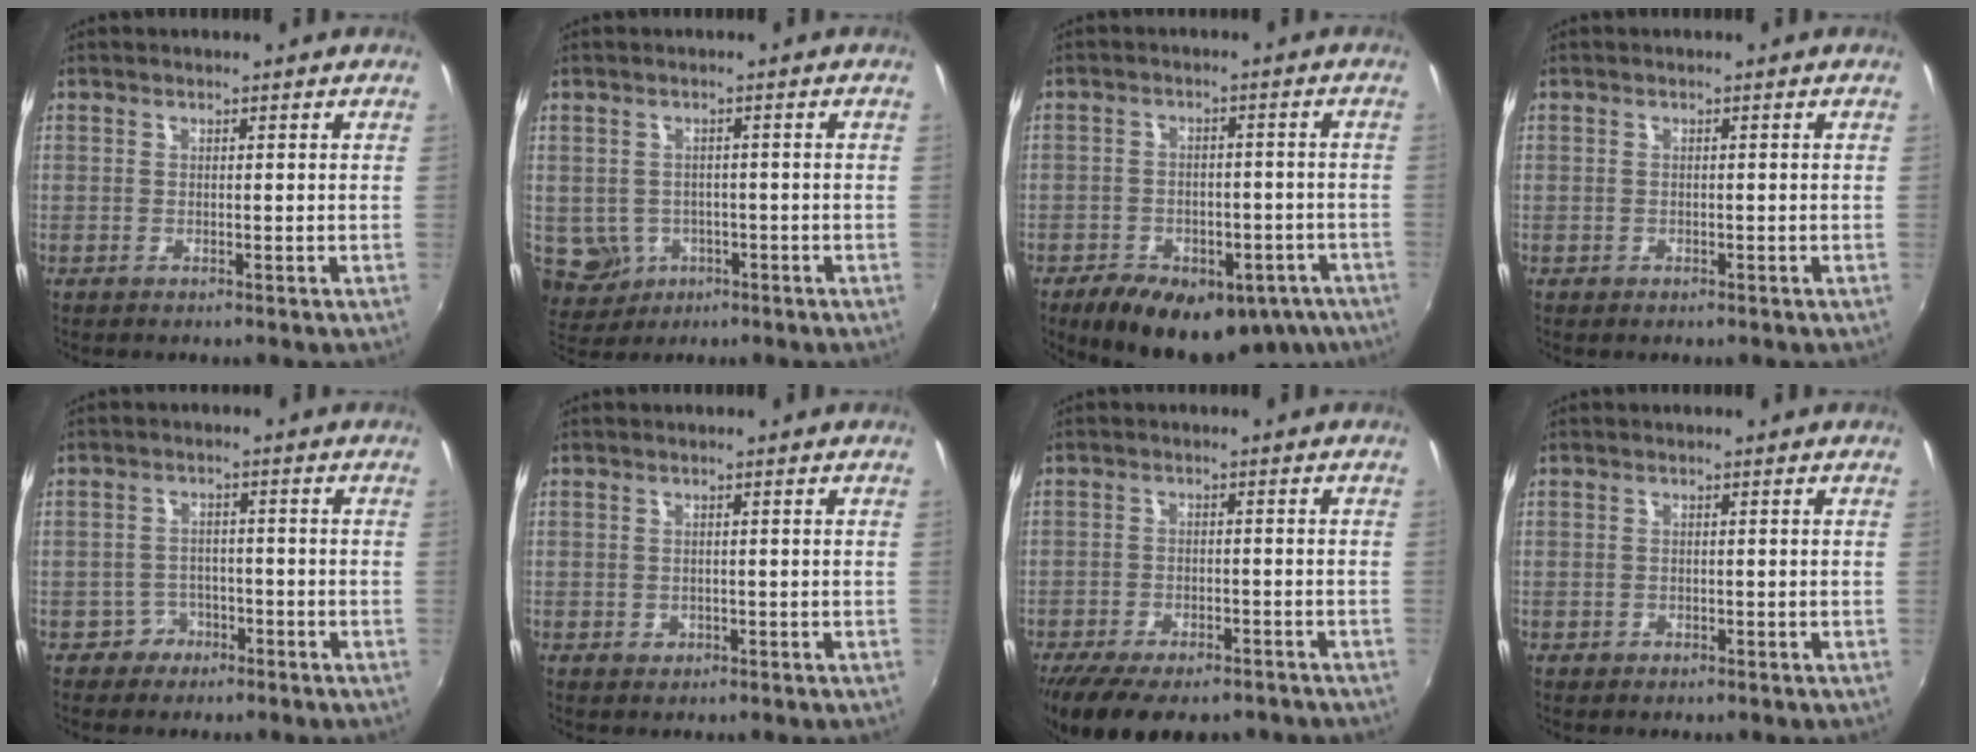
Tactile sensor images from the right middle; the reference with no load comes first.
{"total": 8.4, "force": [-2.1, 7.6, 3.0], "torque": [-0.086, -0.001, -0.009]}
{"total": 21.3, "force": [-13.9, 11.3, 11.5], "torque": [-0.223, -0.011, -0.174]}
{"total": 1.5, "force": [-0.4, 1.3, 0.6], "torque": [-0.008, -0.003, -0.005]}
{"total": 4.5, "force": [-2.5, 3.7, 0.2], "torque": [-0.008, 0.015, -0.039]}
{"total": 2.3, "force": [-0.4, 2.1, 0.9], "torque": [-0.013, -0.002, -0.003]}
{"total": 16.6, "force": [-12.1, 7.0, 8.9], "torque": [-0.185, -0.038, -0.178]}
{"total": 2.1, "force": [-0.7, 1.9, 0.8], "torque": [-0.016, -0.004, -0.007]}